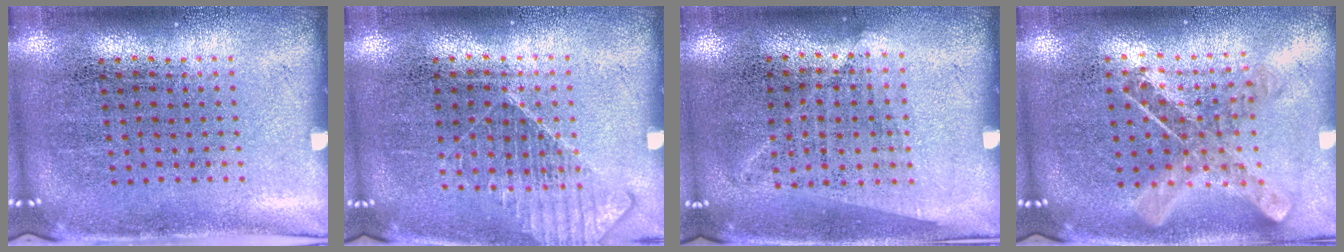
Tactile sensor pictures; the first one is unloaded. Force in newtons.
{"total": 1.3, "press": 1.3, "slide": 0.3}
{"total": 1.1, "press": 1.0, "slide": 0.5}
{"total": 0.9, "press": 0.9, "slide": 0.2}